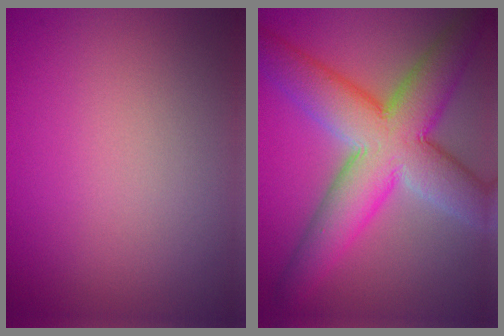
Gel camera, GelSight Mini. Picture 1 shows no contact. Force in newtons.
{"total": 10.7, "press": 10.7, "slide": 0.5}